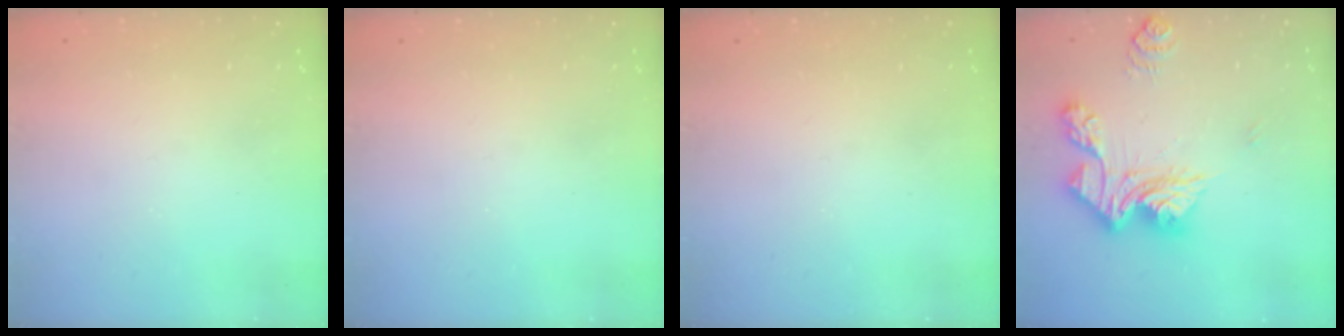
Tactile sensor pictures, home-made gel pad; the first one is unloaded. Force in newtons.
{"total": 0.0}
{"total": 0.0}
{"total": 16.5, "press": 16.5, "slide": 1.5}